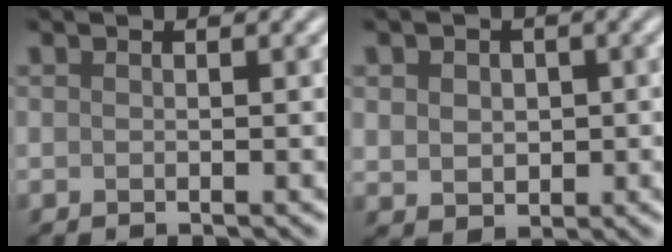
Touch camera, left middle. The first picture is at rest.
{"total": 3.2, "force": [0.6, 2.7, 1.7], "torque": [-0.034, 0.006, 0.006]}